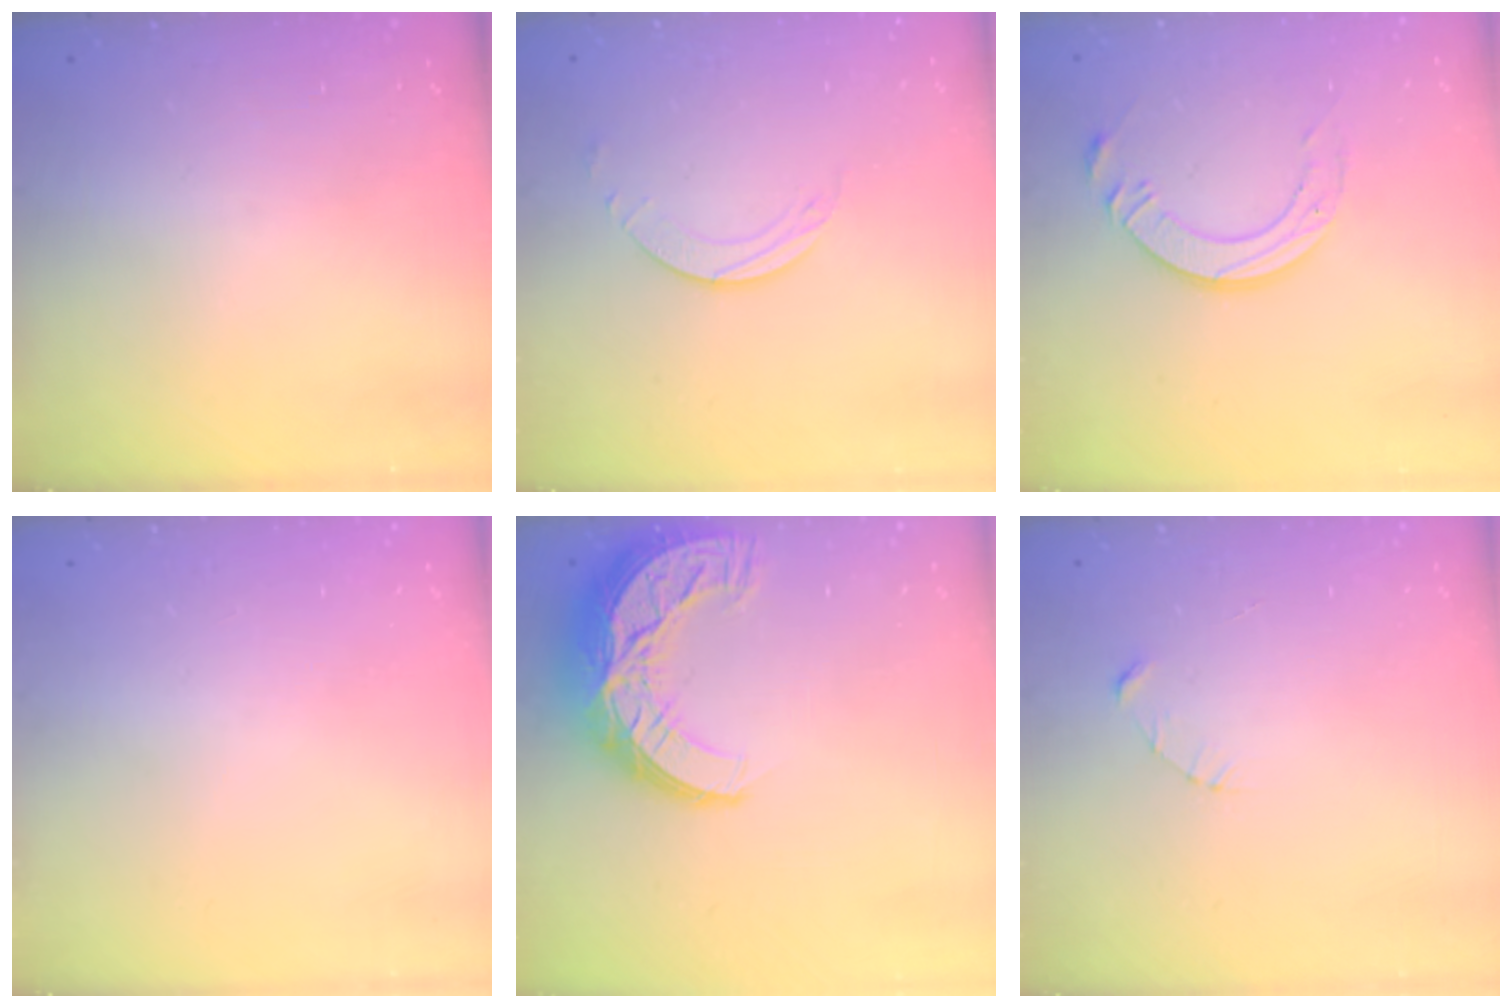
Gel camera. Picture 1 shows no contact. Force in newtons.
{"total": 2.0, "press": 1.9, "slide": 0.3}
{"total": 10.7, "press": 10.7, "slide": 1.1}
{"total": 0.0}
{"total": 16.4, "press": 16.4, "slide": 0.9}
{"total": 2.3, "press": 2.3, "slide": 0.3}